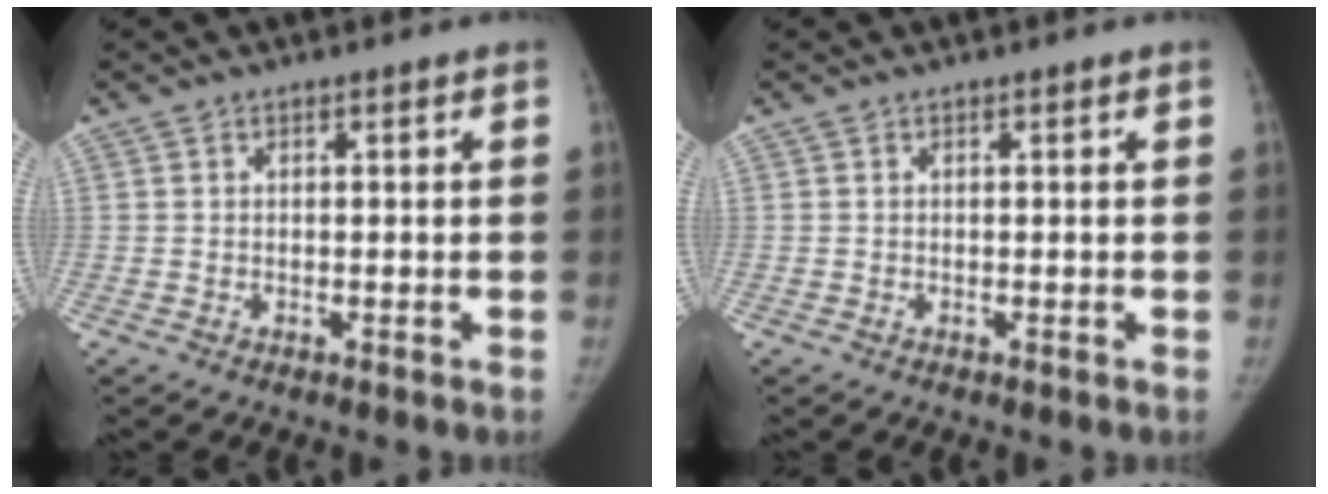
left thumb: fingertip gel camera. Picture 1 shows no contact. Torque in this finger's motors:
{"motor_torque": [0.01, 0.01, 0.01, -0.02, 0.00]}